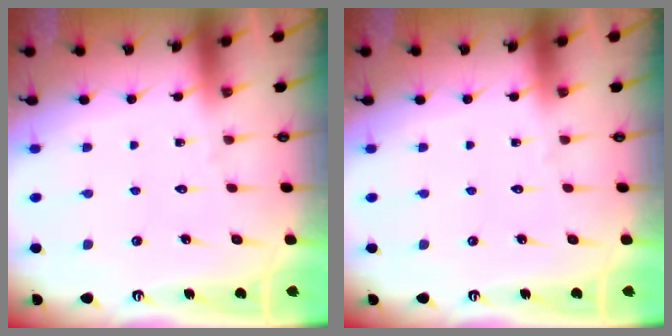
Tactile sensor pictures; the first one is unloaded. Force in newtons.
{"total": 0.0}